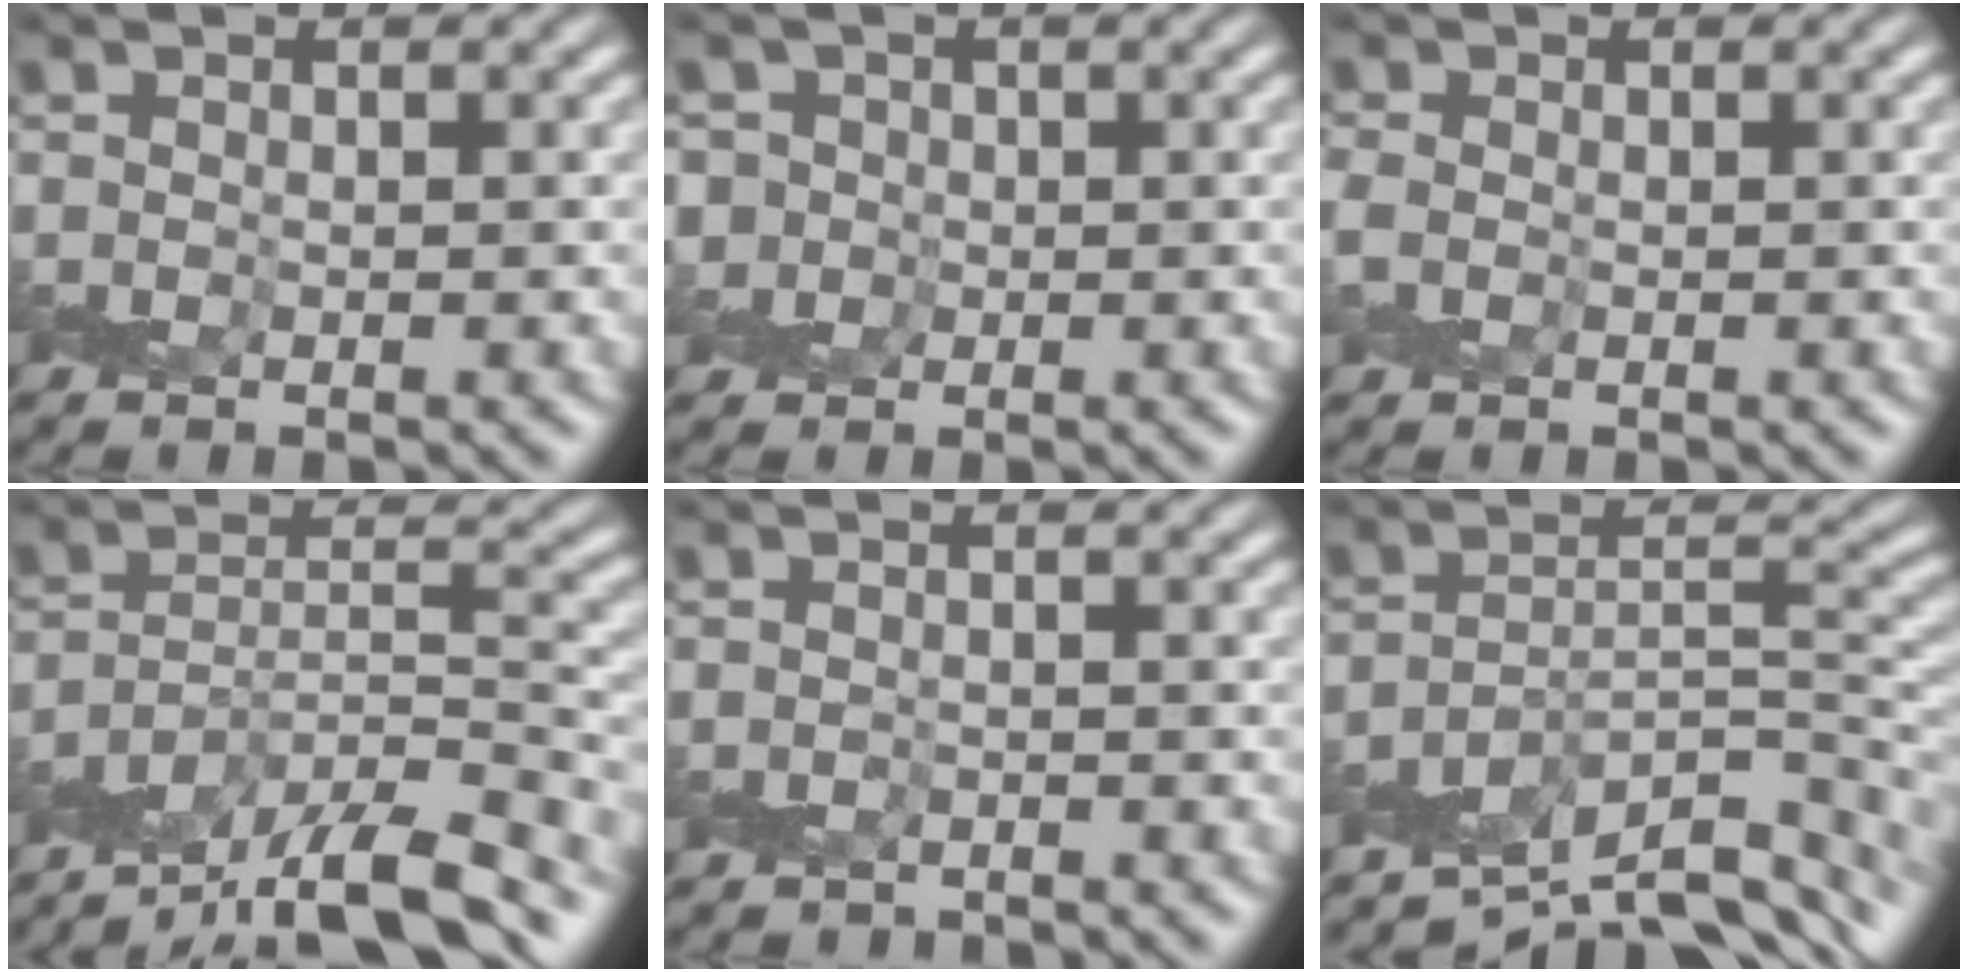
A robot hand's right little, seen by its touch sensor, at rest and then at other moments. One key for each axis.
{"total": 3.6, "fx": 0.7, "fy": 3.5, "fz": 0.6, "tx": 0.009, "ty": 0.026, "tz": -0.013}
{"total": 1.2, "fx": -0.3, "fy": 1.0, "fz": 0.7, "tx": -0.020, "ty": -0.003, "tz": -0.011}
{"total": 12.1, "fx": -10.0, "fy": 3.0, "fz": 6.1, "tx": -0.106, "ty": 0.008, "tz": -0.157}
{"total": 1.2, "fx": -1.1, "fy": 0.4, "fz": 0.1, "tx": 0.001, "ty": -0.002, "tz": -0.021}
{"total": 9.0, "fx": -7.0, "fy": 2.8, "fz": 5.0, "tx": -0.068, "ty": -0.006, "tz": -0.119}